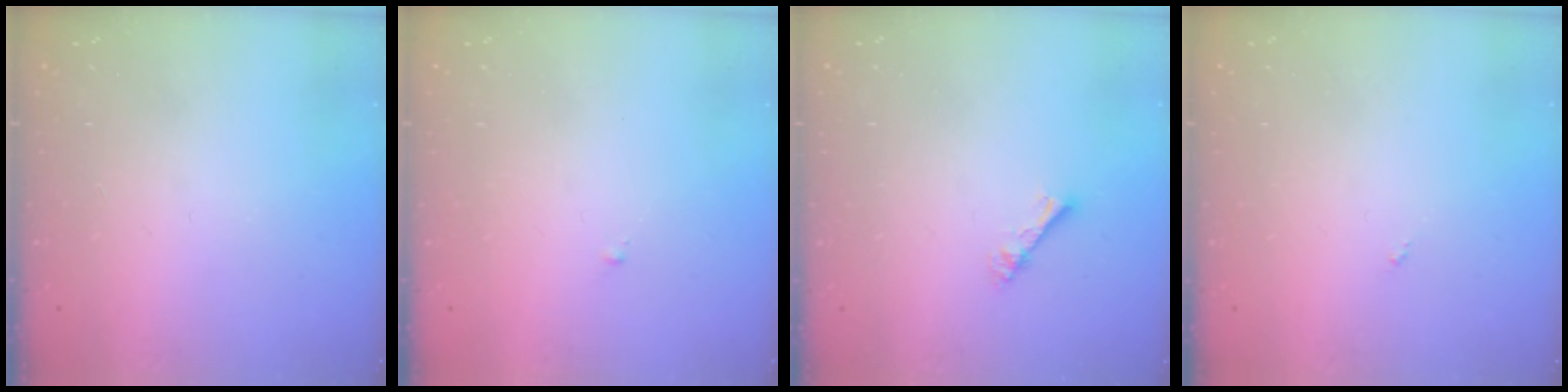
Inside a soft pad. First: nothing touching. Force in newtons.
{"total": 0.6, "press": 0.6, "slide": 0.2}
{"total": 2.3, "press": 2.3, "slide": 0.3}
{"total": 0.0}